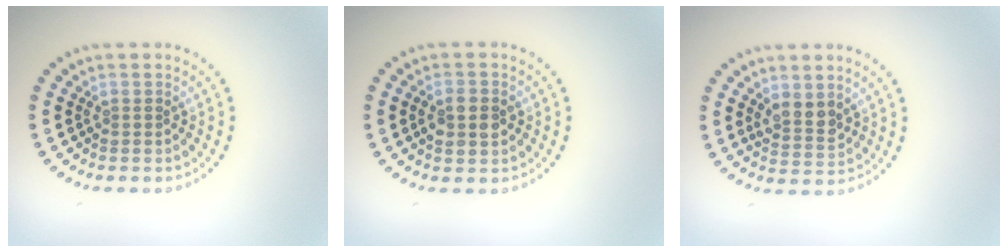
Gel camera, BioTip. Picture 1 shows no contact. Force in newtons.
{"total": 2.9, "press": 2.9, "slide": 0.1}
{"total": 2.4, "press": 2.2, "slide": 1.0}